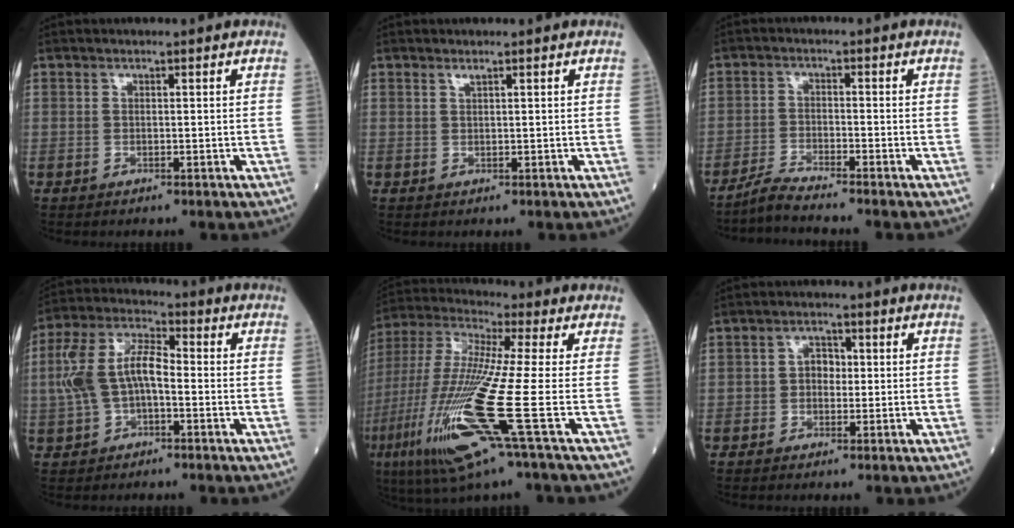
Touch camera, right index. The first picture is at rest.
{"total": 0.6, "force": [0.5, -0.1, 0.3], "torque": [-0.010, -0.003, 0.011]}
{"total": 3.9, "force": [-3.6, -1.0, 1.0], "torque": [-0.026, -0.017, -0.075]}
{"total": 9.7, "force": [-0.7, 4.5, 8.6], "torque": [-0.198, 0.029, -0.014]}
{"total": 19.2, "force": [-6.5, -0.3, 18.0], "torque": [-0.417, -0.041, -0.136]}
{"total": 2.9, "force": [0.0, 2.2, 2.0], "torque": [-0.032, 0.013, 0.000]}